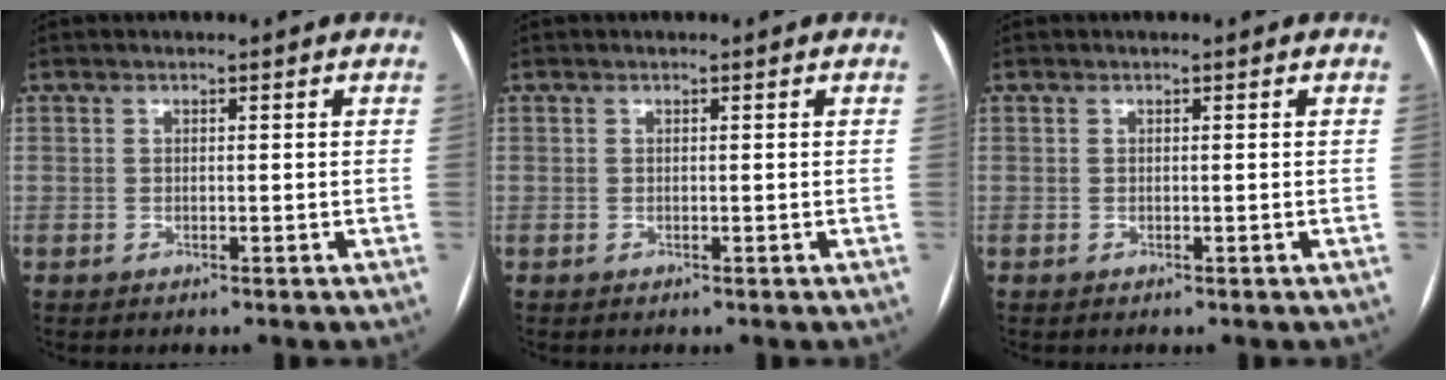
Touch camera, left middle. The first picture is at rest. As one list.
[{"total": 0.0}, {"total": 0.0}]